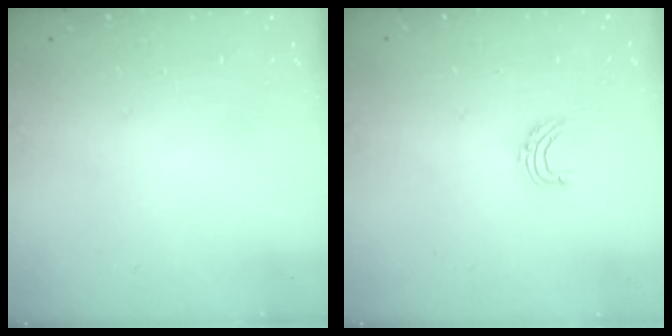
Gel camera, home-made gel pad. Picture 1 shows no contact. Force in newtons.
{"total": 5.2, "press": 5.1, "slide": 0.5}